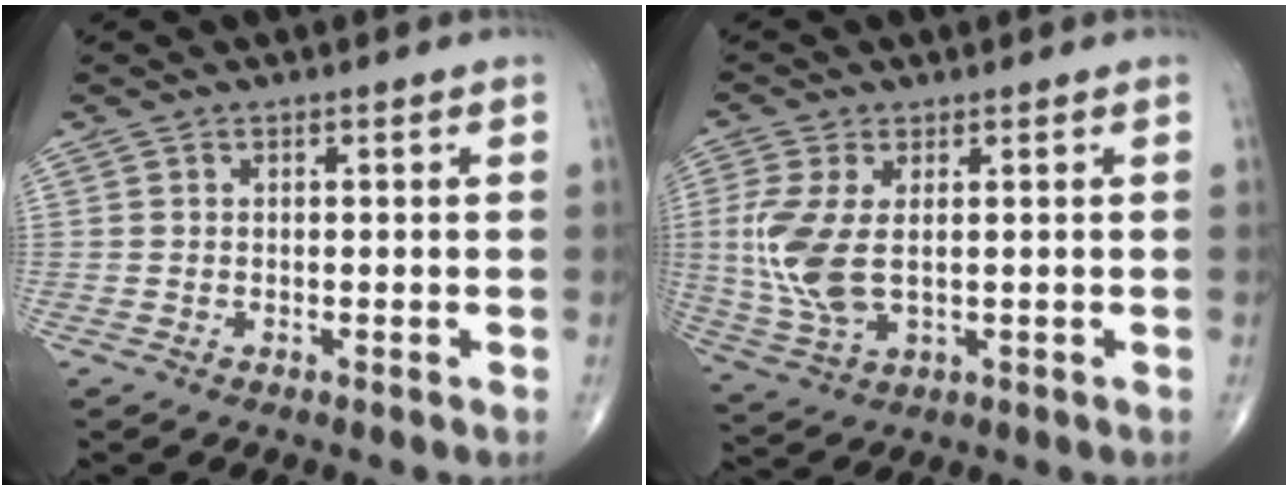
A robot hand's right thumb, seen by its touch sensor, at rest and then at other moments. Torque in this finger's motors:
{"motor_torque": [0.06, 0.14, 1.06, 0.29, 0.06]}